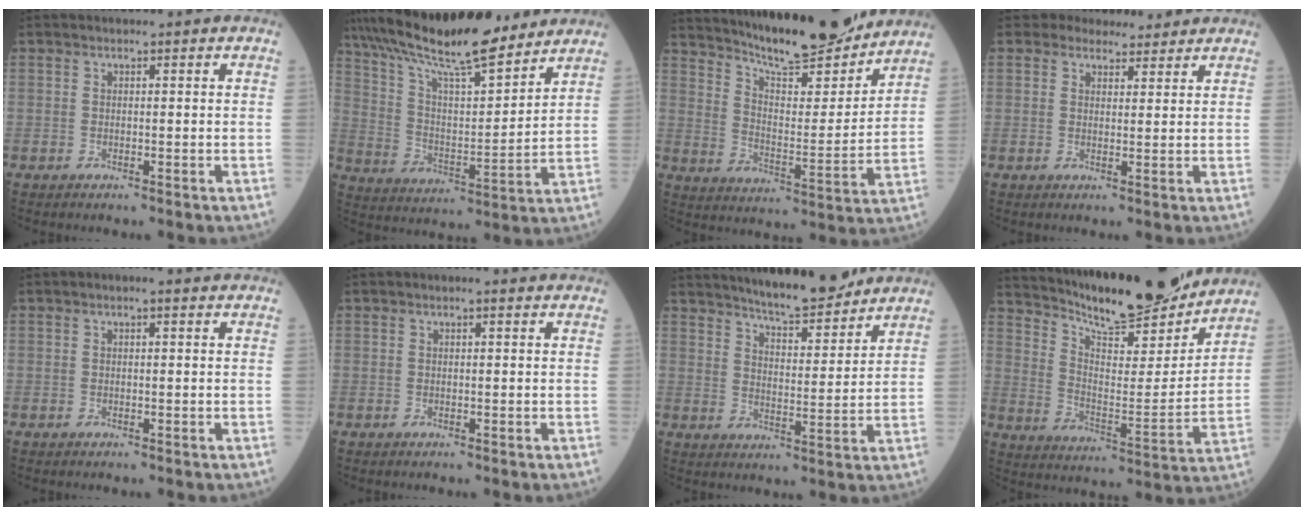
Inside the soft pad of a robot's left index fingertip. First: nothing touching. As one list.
[{"total": 18.5, "force": [15.8, 2.4, 9.3], "torque": [-0.168, 0.012, 0.273]}, {"total": 17.7, "force": [16.1, 1.9, 7.2], "torque": [-0.120, -0.016, 0.246]}, {"total": 5.1, "force": [4.6, 2.1, 0.2], "torque": [0.007, 0.007, 0.056]}, {"total": 1.4, "force": [0.7, 0.4, 1.1], "torque": [-0.022, 0.009, 0.008]}, {"total": 1.1, "force": [0.6, 0.3, 0.9], "torque": [-0.018, 0.007, 0.006]}, {"total": 11.7, "force": [10.5, 1.4, 4.9], "torque": [-0.076, -0.003, 0.159]}, {"total": 19.5, "force": [17.9, 2.4, 7.5], "torque": [-0.131, -0.024, 0.273]}]